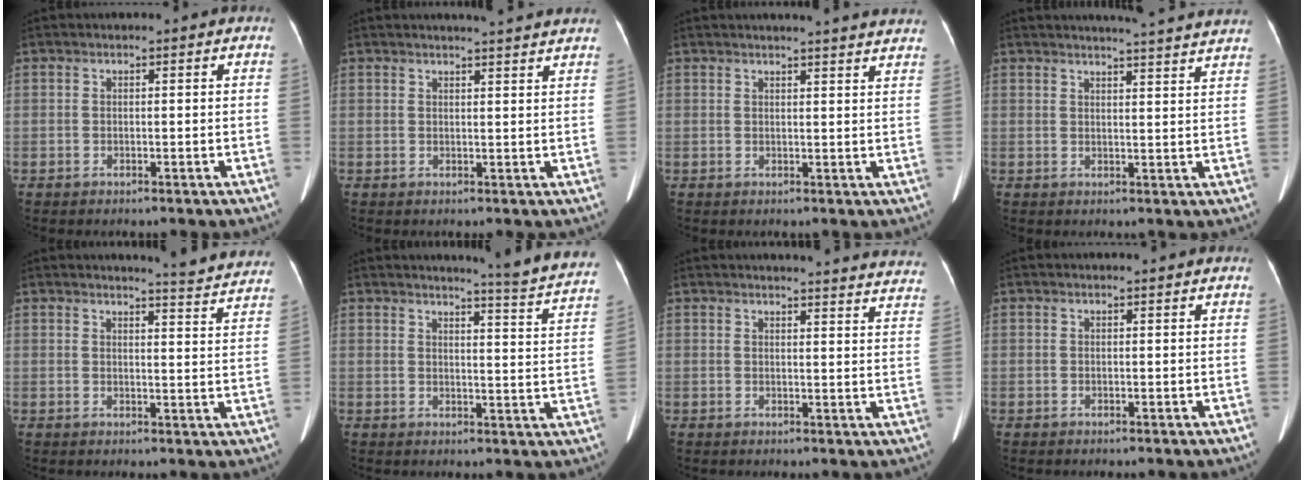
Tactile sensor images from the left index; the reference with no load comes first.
{"total": 6.8, "force": [6.3, -0.1, 2.6], "torque": [-0.037, 0.008, 0.063]}
{"total": 12.1, "force": [11.3, 0.5, 4.2], "torque": [-0.047, -0.007, 0.115]}
{"total": 13.9, "force": [13.1, -0.1, 4.6], "torque": [-0.060, -0.023, 0.143]}
{"total": 10.0, "force": [9.8, -0.2, 1.8], "torque": [-0.019, -0.043, 0.096]}
{"total": 12.7, "force": [12.1, -1.4, 3.5], "torque": [-0.044, -0.078, 0.123]}
{"total": 21.5, "force": [20.9, 2.0, 4.7], "torque": [-0.040, -0.073, 0.220]}
{"total": 0.6, "force": [0.6, 0.0, 0.2], "torque": [-0.005, 0.003, 0.006]}